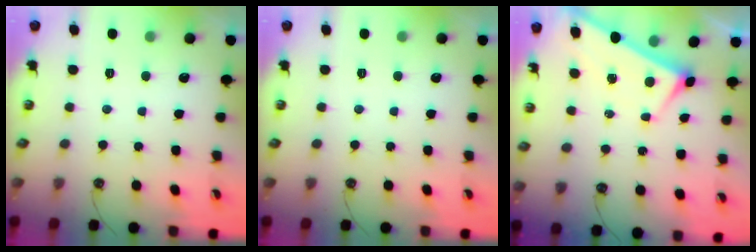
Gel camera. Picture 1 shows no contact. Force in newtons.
{"total": 0.0}
{"total": 3.0, "press": 3.0, "slide": 0.0}